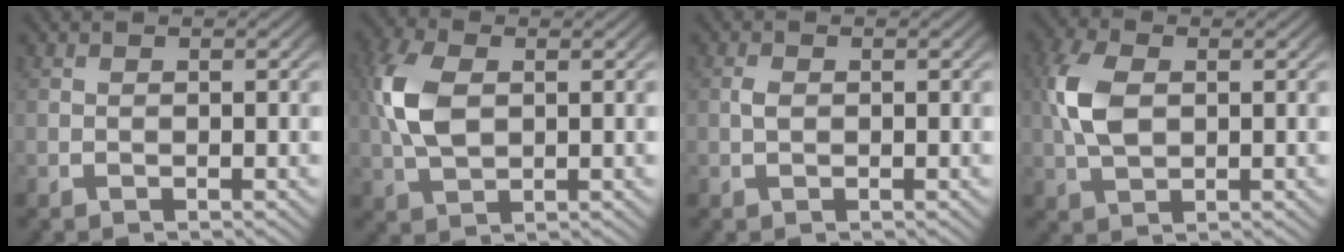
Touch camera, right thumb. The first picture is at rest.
{"total": 5.5, "force": [0.8, 3.4, 4.3], "torque": [-0.115, -0.005, 0.022]}
{"total": 0.8, "force": [0.0, 0.5, 0.6], "torque": [-0.016, -0.001, 0.000]}
{"total": 4.8, "force": [0.7, 3.0, 3.7], "torque": [-0.098, -0.004, 0.019]}